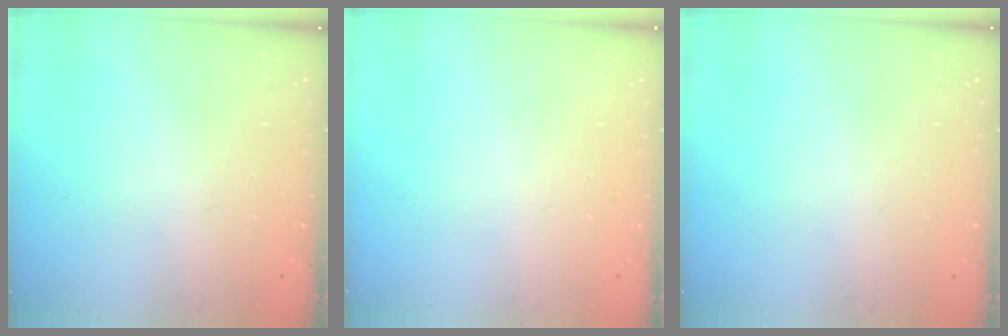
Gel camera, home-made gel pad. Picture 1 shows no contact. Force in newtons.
{"total": 0.0}
{"total": 0.0}